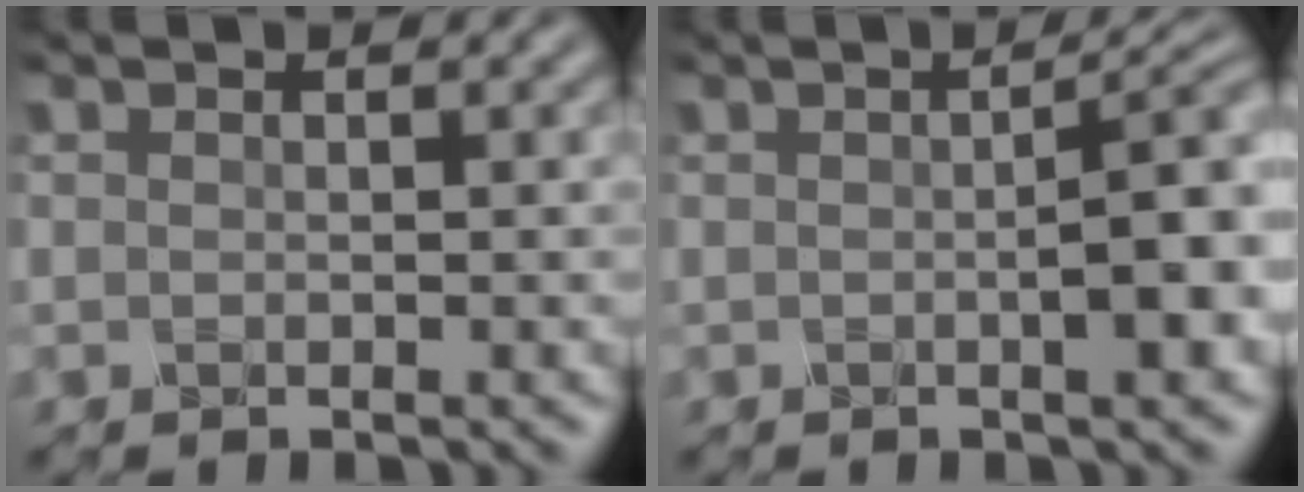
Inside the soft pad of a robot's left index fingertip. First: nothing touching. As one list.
[{"total": 6.5, "force": [-0.2, 2.0, 6.1], "torque": [-0.059, 0.014, -0.008]}]